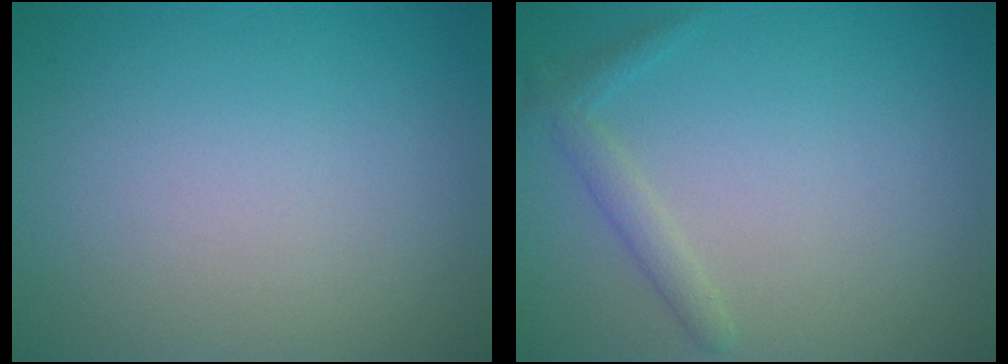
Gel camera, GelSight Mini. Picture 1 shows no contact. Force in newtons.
{"total": 1.5, "press": 1.5, "slide": 0.1}